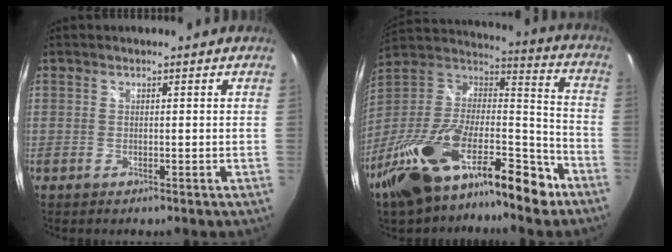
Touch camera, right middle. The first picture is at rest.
{"total": 25.8, "force": [-16.7, 9.5, 17.2], "torque": [-0.306, -0.004, -0.282]}